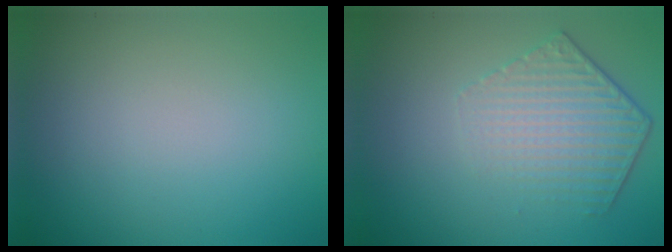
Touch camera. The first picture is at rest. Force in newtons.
{"total": 4.4, "press": 3.2, "slide": 3.1}